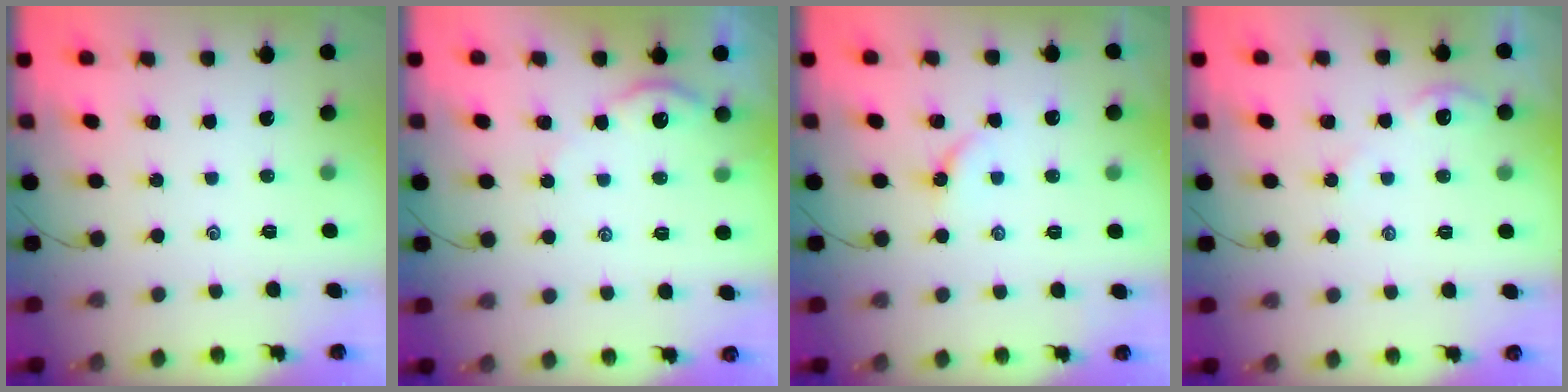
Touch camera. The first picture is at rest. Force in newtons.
{"total": 3.2, "press": 3.2, "slide": 0.3}
{"total": 5.5, "press": 5.5, "slide": 0.6}
{"total": 2.4, "press": 2.4, "slide": 0.4}